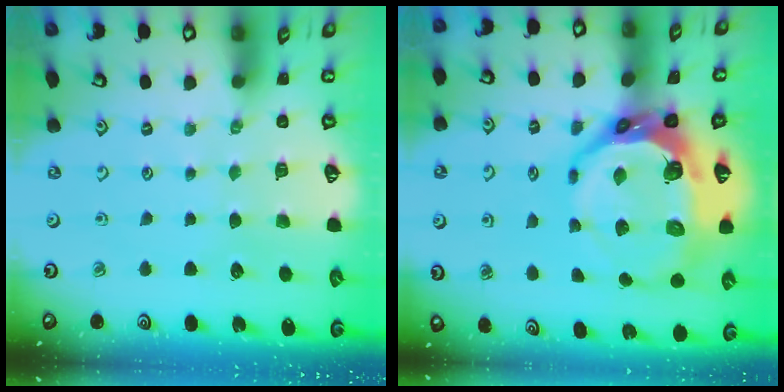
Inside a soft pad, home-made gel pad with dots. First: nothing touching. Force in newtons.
{"total": 16.9, "press": 16.1, "slide": 5.3}